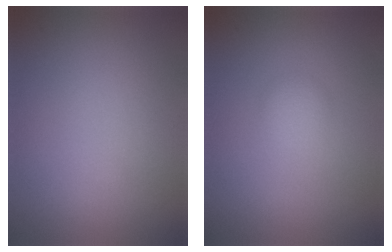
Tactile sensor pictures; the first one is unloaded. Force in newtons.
{"total": 1.4, "press": 1.4, "slide": 0.1}